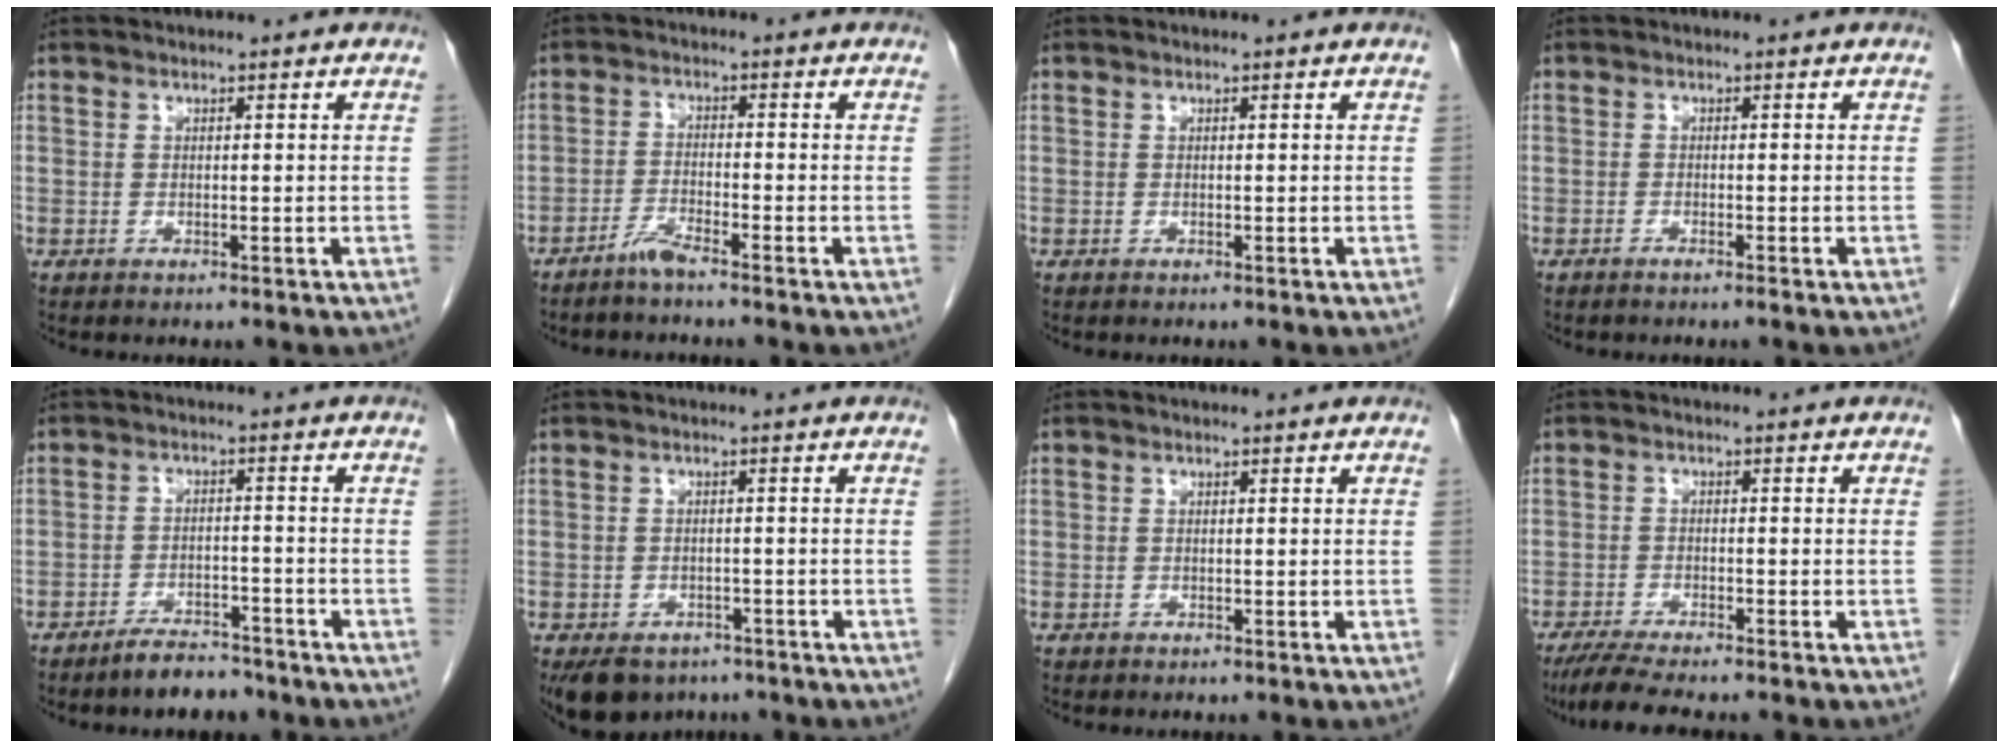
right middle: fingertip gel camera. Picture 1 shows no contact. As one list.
[{"total": 3.0, "force": [-2.6, -0.3, 1.5], "torque": [-0.033, -0.005, -0.057]}, {"total": 0.0}, {"total": 1.0, "force": [-0.8, -0.2, 0.6], "torque": [-0.010, 0.001, -0.015]}, {"total": 5.3, "force": [-4.6, 1.8, 2.1], "torque": [-0.040, -0.001, -0.073]}, {"total": 7.4, "force": [-5.5, 4.4, 2.3], "torque": [-0.040, -0.001, -0.077]}, {"total": 0.0}, {"total": 8.2, "force": [-7.0, 0.8, 4.2], "torque": [-0.071, -0.020, -0.113]}]